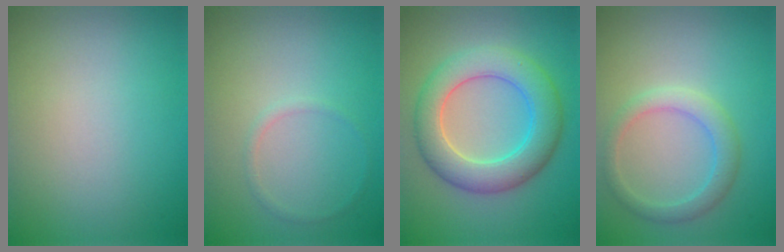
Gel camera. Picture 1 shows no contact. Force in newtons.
{"total": 0.8, "press": 0.8, "slide": 0.1}
{"total": 6.5, "press": 6.5, "slide": 0.3}
{"total": 2.7, "press": 2.7, "slide": 0.0}